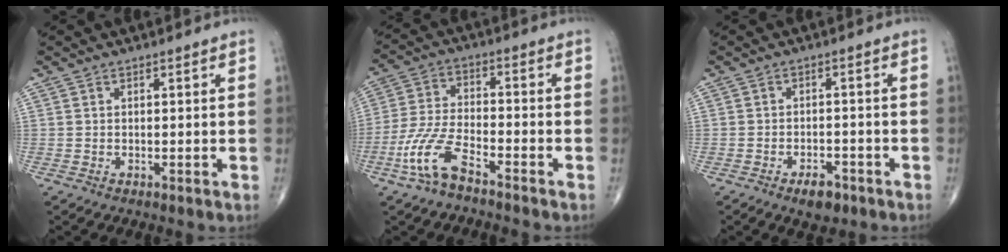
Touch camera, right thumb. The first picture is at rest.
{"total": 9.3, "force": [-5.8, 3.2, 6.4], "torque": [-0.156, 0.030, -0.120]}
{"total": 4.3, "force": [-2.7, 2.2, 2.6], "torque": [-0.031, 0.011, -0.040]}